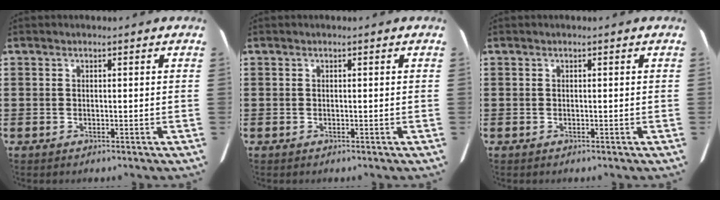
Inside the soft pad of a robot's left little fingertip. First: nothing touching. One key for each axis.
{"total": 0.0}
{"total": 0.0}